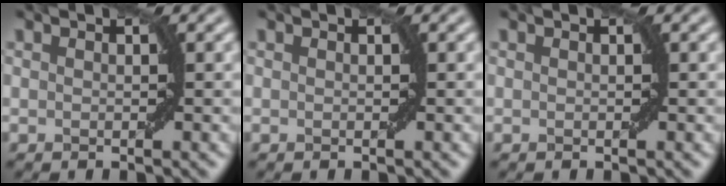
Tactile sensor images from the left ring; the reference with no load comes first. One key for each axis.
{"total": 0.0}
{"total": 0.0}